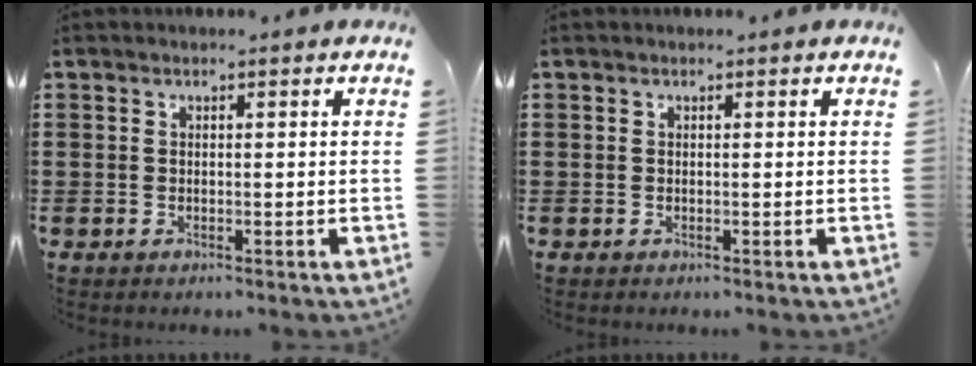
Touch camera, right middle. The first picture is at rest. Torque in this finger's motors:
{"motor_torque": [0.01, -0.02, 0.00, 0.01]}